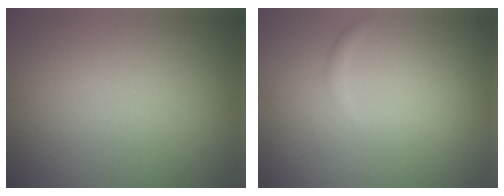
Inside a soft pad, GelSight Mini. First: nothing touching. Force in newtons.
{"total": 0.5, "press": 0.5, "slide": 0.0}